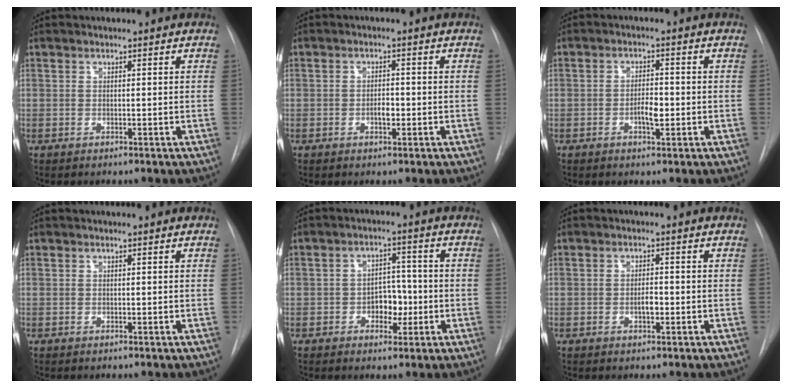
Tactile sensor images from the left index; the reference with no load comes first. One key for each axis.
{"total": 2.1, "fx": -0.7, "fy": 0.9, "fz": 1.8, "tx": -0.028, "ty": 0.003, "tz": -0.011}
{"total": 3.2, "fx": -0.9, "fy": 1.0, "fz": 2.9, "tx": -0.048, "ty": 0.003, "tz": -0.014}
{"total": 0.0}
{"total": 5.1, "fx": -1.5, "fy": 3.3, "fz": 3.6, "tx": -0.049, "ty": 0.013, "tz": -0.022}
{"total": 2.1, "fx": -0.7, "fy": 0.7, "fz": 1.8, "tx": -0.031, "ty": 0.002, "tz": -0.011}